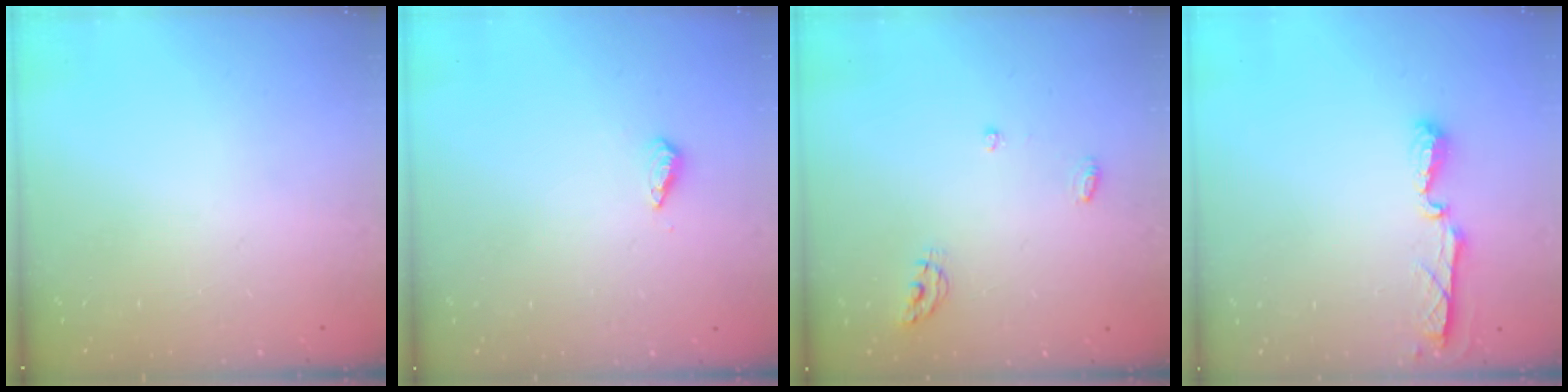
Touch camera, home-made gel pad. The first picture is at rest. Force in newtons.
{"total": 4.2, "press": 4.1, "slide": 1.0}
{"total": 4.9, "press": 4.8, "slide": 0.4}
{"total": 5.6, "press": 5.5, "slide": 0.6}